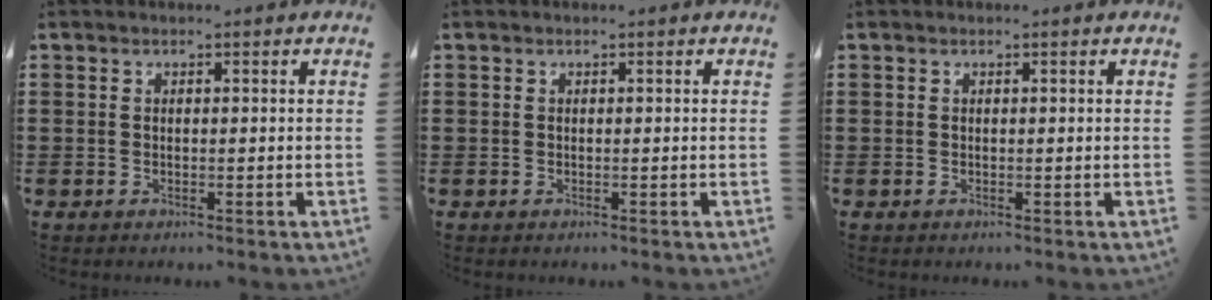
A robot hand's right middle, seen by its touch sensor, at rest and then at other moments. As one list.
[{"total": 0.0}, {"total": 0.0}]